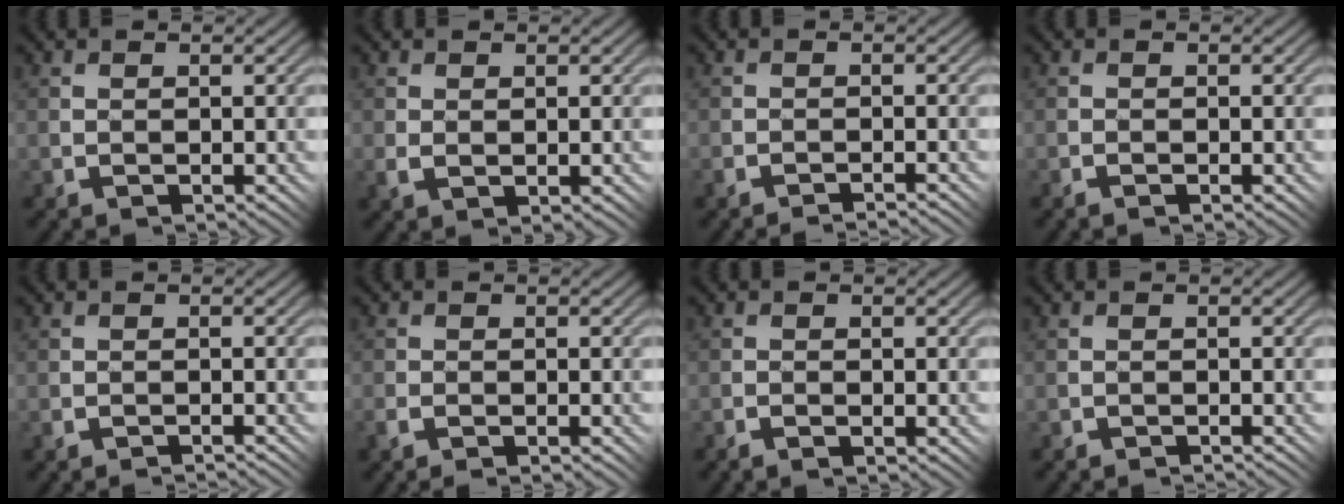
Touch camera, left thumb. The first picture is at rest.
{"total": 2.3, "force": [-0.3, 1.4, 1.7], "torque": [-0.035, -0.010, -0.006]}
{"total": 1.5, "force": [-1.4, -0.5, -0.2], "torque": [0.003, 0.009, -0.035]}
{"total": 0.7, "force": [-0.6, 0.0, 0.3], "torque": [-0.005, 0.004, -0.014]}
{"total": 1.2, "force": [-0.9, -0.5, -0.5], "torque": [0.010, 0.009, -0.026]}
{"total": 2.5, "force": [-1.7, 1.1, 1.5], "torque": [-0.029, -0.003, -0.036]}
{"total": 1.0, "force": [-0.9, 0.0, 0.5], "torque": [-0.009, 0.004, -0.020]}
{"total": 1.1, "force": [-0.6, -0.5, -0.7], "torque": [0.014, 0.008, -0.018]}